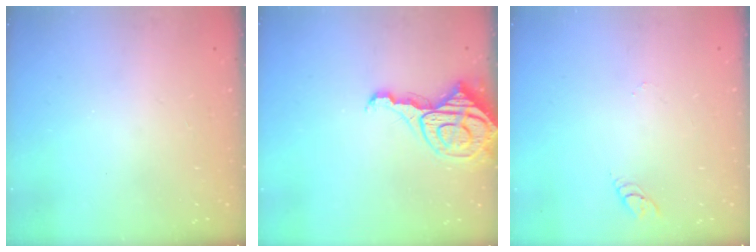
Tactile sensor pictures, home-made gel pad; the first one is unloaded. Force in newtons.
{"total": 12.5, "press": 12.4, "slide": 1.4}
{"total": 3.1, "press": 3.1, "slide": 0.3}